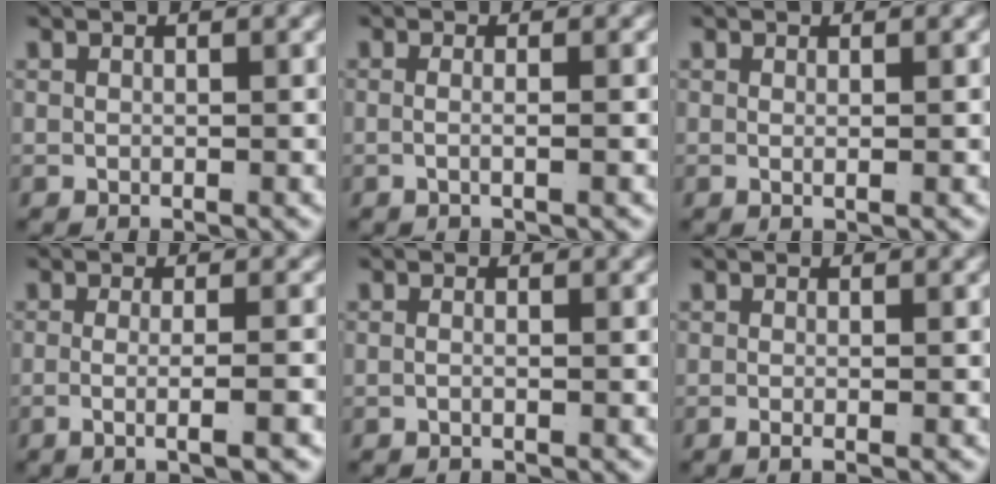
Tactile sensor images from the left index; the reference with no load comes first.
{"total": 1.6, "force": [-0.7, -0.6, 1.2], "torque": [-0.035, -0.011, -0.007]}
{"total": 0.8, "force": [0.0, -0.4, 0.7], "torque": [-0.014, -0.009, 0.003]}
{"total": 3.6, "force": [-1.9, -0.3, 3.0], "torque": [-0.060, -0.013, -0.025]}
{"total": 0.9, "force": [-0.5, -0.4, 0.6], "torque": [-0.015, -0.004, -0.008]}
{"total": 1.2, "force": [-1.0, 0.0, 0.8], "torque": [-0.016, -0.007, -0.013]}